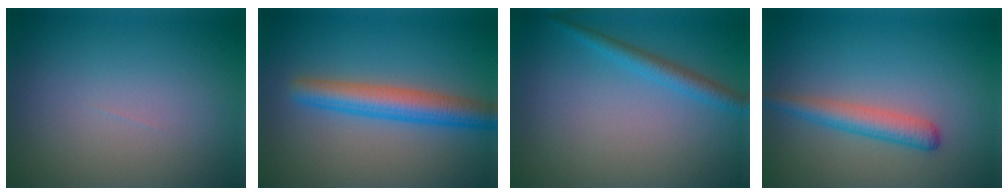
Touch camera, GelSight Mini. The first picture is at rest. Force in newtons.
{"total": 4.7, "press": 4.7, "slide": 0.2}
{"total": 2.2, "press": 2.2, "slide": 0.1}
{"total": 2.9, "press": 2.9, "slide": 0.1}